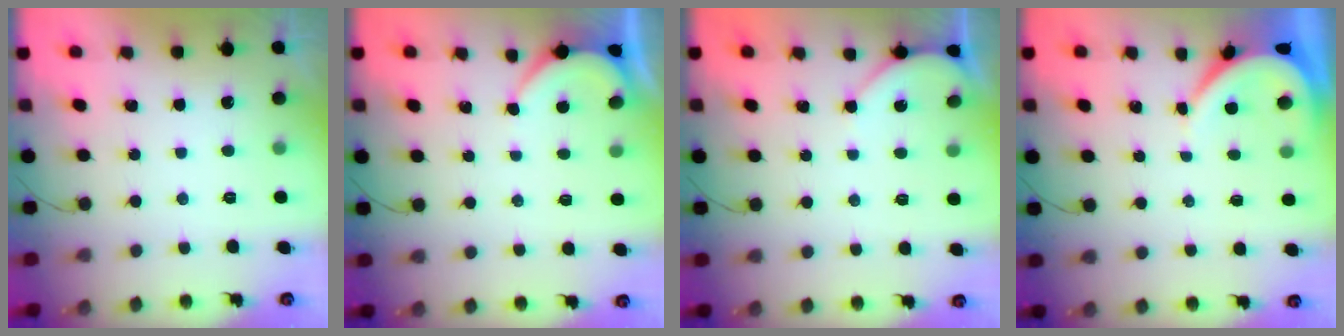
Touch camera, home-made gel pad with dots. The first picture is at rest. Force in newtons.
{"total": 1.7, "press": 1.6, "slide": 0.4}
{"total": 4.1, "press": 4.1, "slide": 0.2}
{"total": 3.8, "press": 3.8, "slide": 0.5}